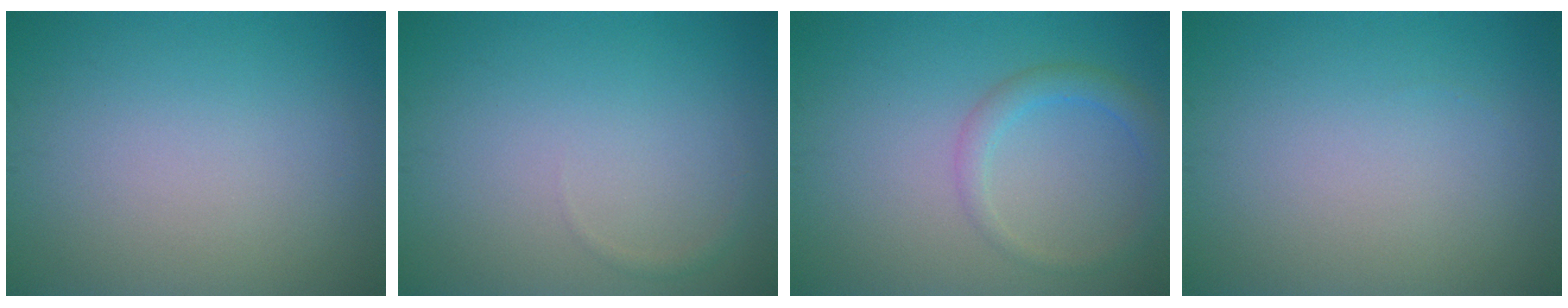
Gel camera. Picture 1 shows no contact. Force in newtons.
{"total": 0.5, "press": 0.5, "slide": 0.0}
{"total": 2.3, "press": 2.3, "slide": 0.1}
{"total": 0.0}